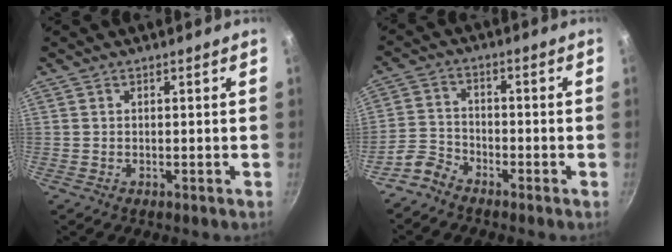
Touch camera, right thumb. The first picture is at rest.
{"total": 4.6, "force": [-3.8, 2.3, 1.2], "torque": [-0.021, 0.034, -0.088]}